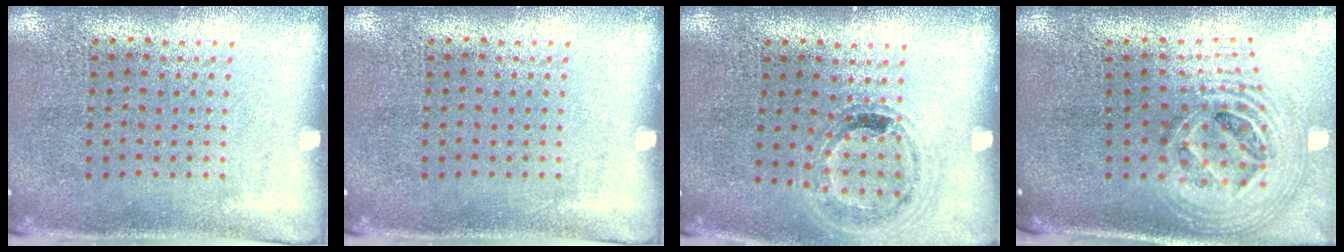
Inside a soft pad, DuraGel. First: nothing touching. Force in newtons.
{"total": 0.0}
{"total": 0.9, "press": 0.9, "slide": 0.1}
{"total": 2.7, "press": 2.0, "slide": 1.9}